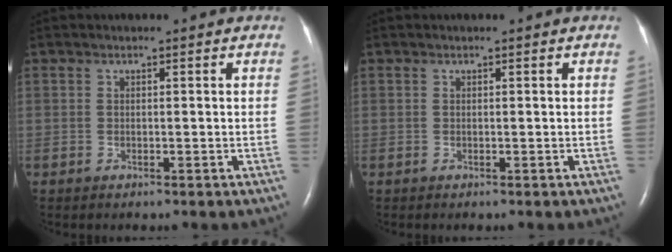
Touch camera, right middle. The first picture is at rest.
{"total": 0.0}